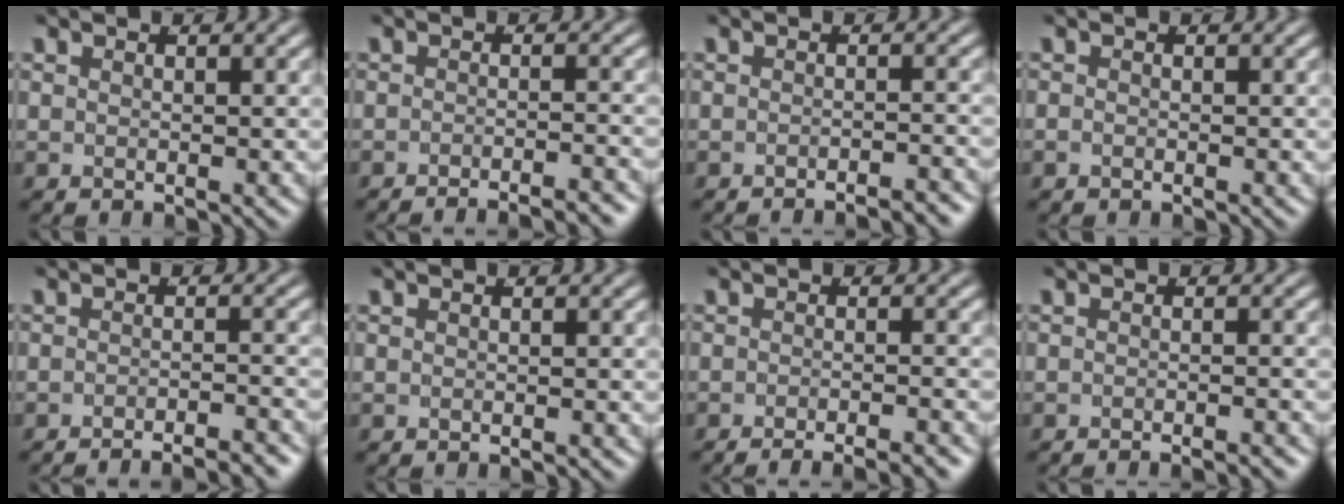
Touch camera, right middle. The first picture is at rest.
{"total": 4.2, "force": [-4.1, 0.2, 1.1], "torque": [0.000, 0.000, -0.067]}
{"total": 3.0, "force": [-2.9, 0.0, 0.7], "torque": [-0.003, 0.001, -0.048]}
{"total": 0.6, "force": [-0.6, 0.1, 0.1], "torque": [-0.004, -0.007, -0.007]}
{"total": 5.2, "force": [-5.1, 0.4, 1.2], "torque": [0.001, -0.003, -0.082]}
{"total": 0.5, "force": [-0.5, -0.2, 0.0], "torque": [-0.001, 0.002, -0.008]}
{"total": 4.8, "force": [-4.5, 0.5, 1.5], "torque": [-0.008, -0.003, -0.072]}
{"total": 2.1, "force": [-2.1, -0.3, 0.5], "torque": [0.000, 0.001, -0.035]}